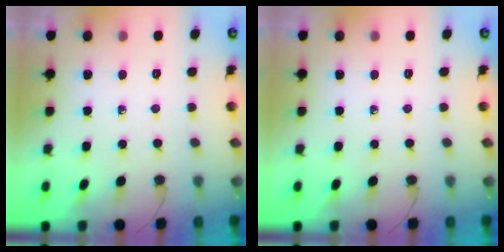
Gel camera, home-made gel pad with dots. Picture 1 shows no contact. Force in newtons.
{"total": 0.0}